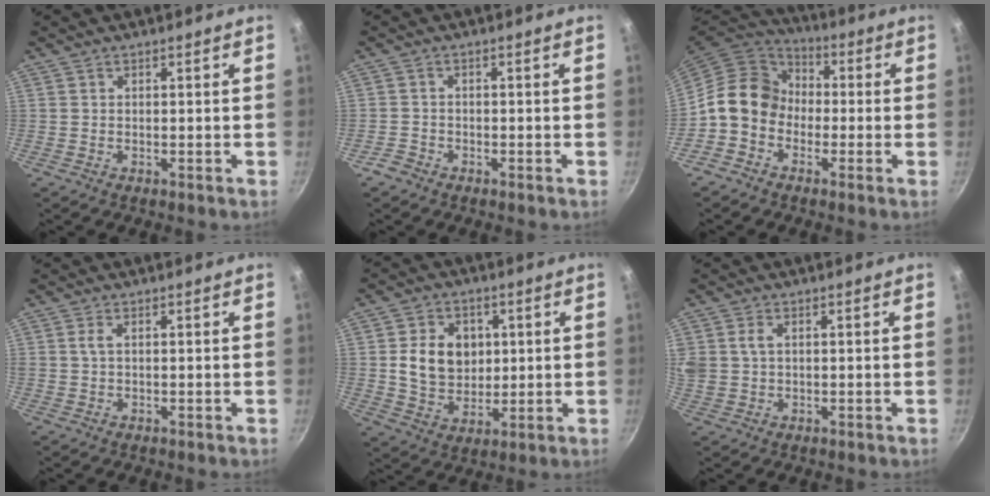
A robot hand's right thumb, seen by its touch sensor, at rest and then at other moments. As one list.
[{"total": 2.1, "force": [-1.6, 1.3, 0.4], "torque": [-0.010, 0.016, -0.030]}, {"total": 11.2, "force": [-1.5, 9.4, 6.0], "torque": [-0.065, 0.037, -0.052]}, {"total": 1.5, "force": [0.3, 0.7, 1.3], "torque": [-0.026, 0.003, 0.005]}, {"total": 11.0, "force": [1.6, 8.7, 6.5], "torque": [-0.084, -0.006, 0.031]}, {"total": 5.5, "force": [1.3, 4.0, 3.4], "torque": [-0.069, 0.006, 0.026]}]